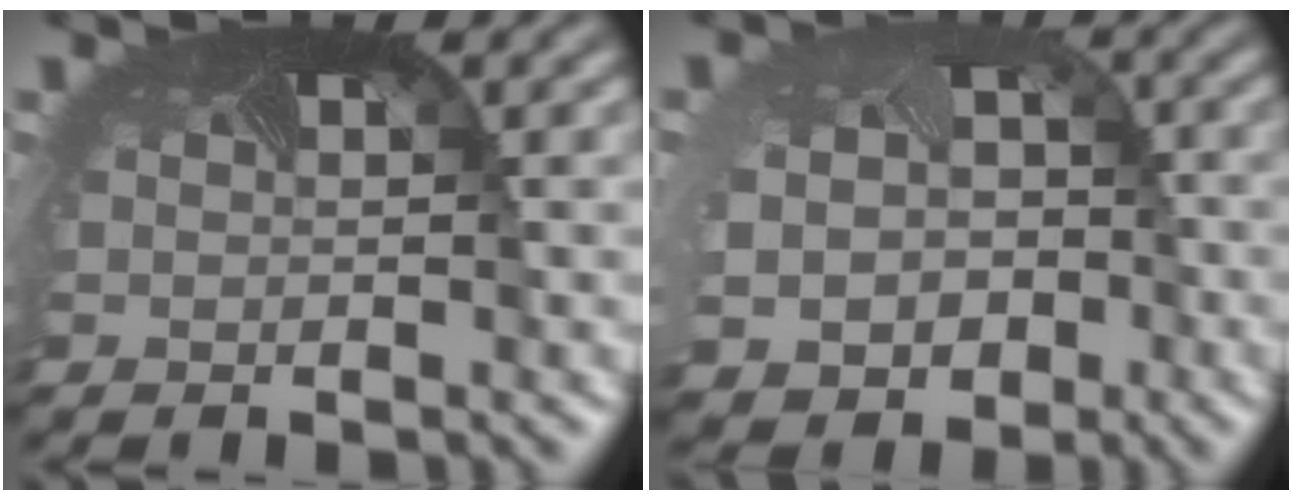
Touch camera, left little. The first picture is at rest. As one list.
[{"total": 8.5, "force": [-2.3, 7.1, 4.2], "torque": [-0.087, -0.049, -0.026]}]